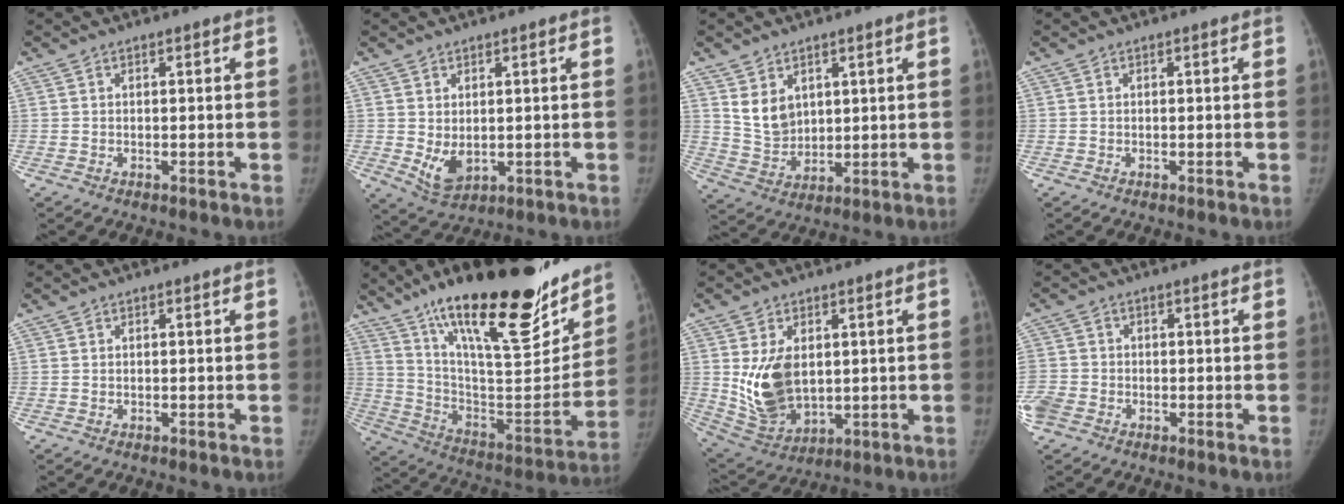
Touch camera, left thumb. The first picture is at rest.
{"total": 4.9, "force": [0.2, 3.2, 3.7], "torque": [-0.059, -0.018, 0.020]}
{"total": 7.0, "force": [3.3, 5.1, 3.5], "torque": [-0.041, -0.028, 0.078]}
{"total": 0.0}
{"total": 0.0}
{"total": 34.6, "force": [23.0, 10.1, 23.8], "torque": [-0.343, -0.083, 0.372]}
{"total": 12.8, "force": [1.6, 8.5, 9.4], "torque": [-0.143, -0.021, 0.051]}
{"total": 6.5, "force": [-2.6, 5.3, 2.8], "torque": [-0.083, 0.007, -0.049]}